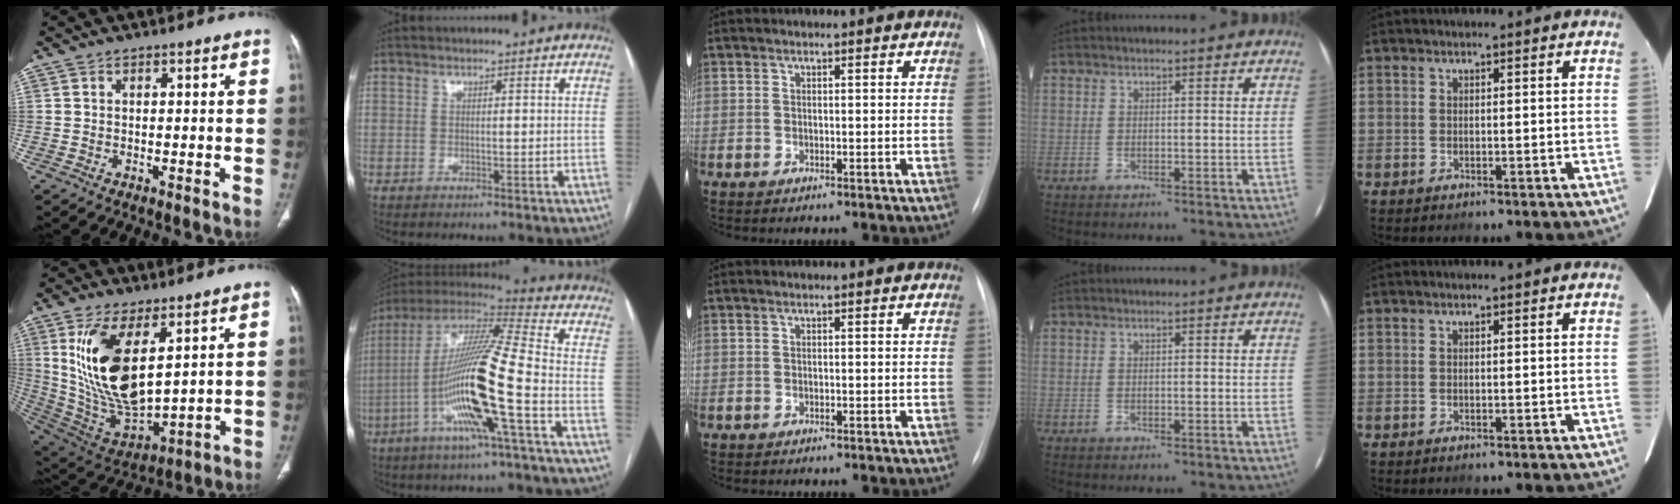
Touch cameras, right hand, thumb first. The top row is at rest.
{"thumb": {"total": 18.8, "force": [6.2, 8.3, 15.7], "torque": [-0.294, -0.030, 0.141]}, "index": {"total": 18.8, "force": [-5.6, 0.0, 17.9], "torque": [-0.356, -0.006, -0.114]}}